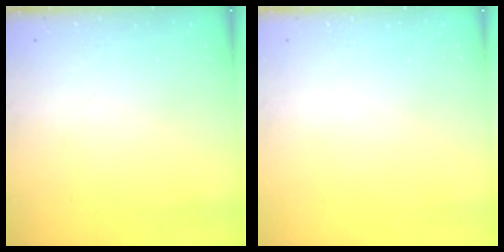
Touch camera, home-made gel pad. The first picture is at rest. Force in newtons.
{"total": 0.0}